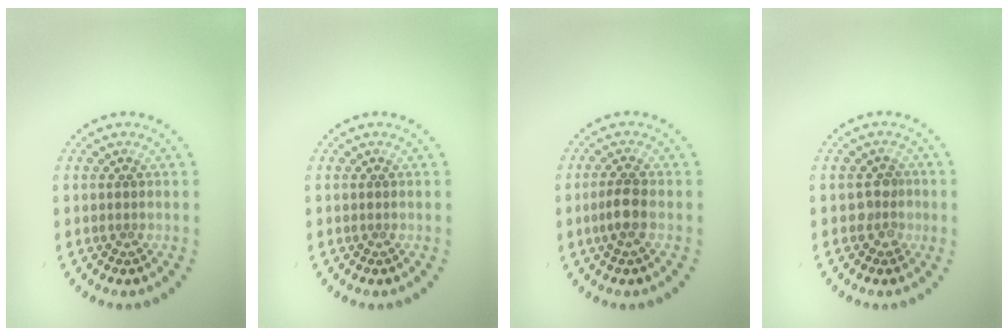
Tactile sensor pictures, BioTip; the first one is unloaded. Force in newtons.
{"total": 0.0}
{"total": 2.0, "press": 1.8, "slide": 0.9}
{"total": 1.8, "press": 1.6, "slide": 0.7}